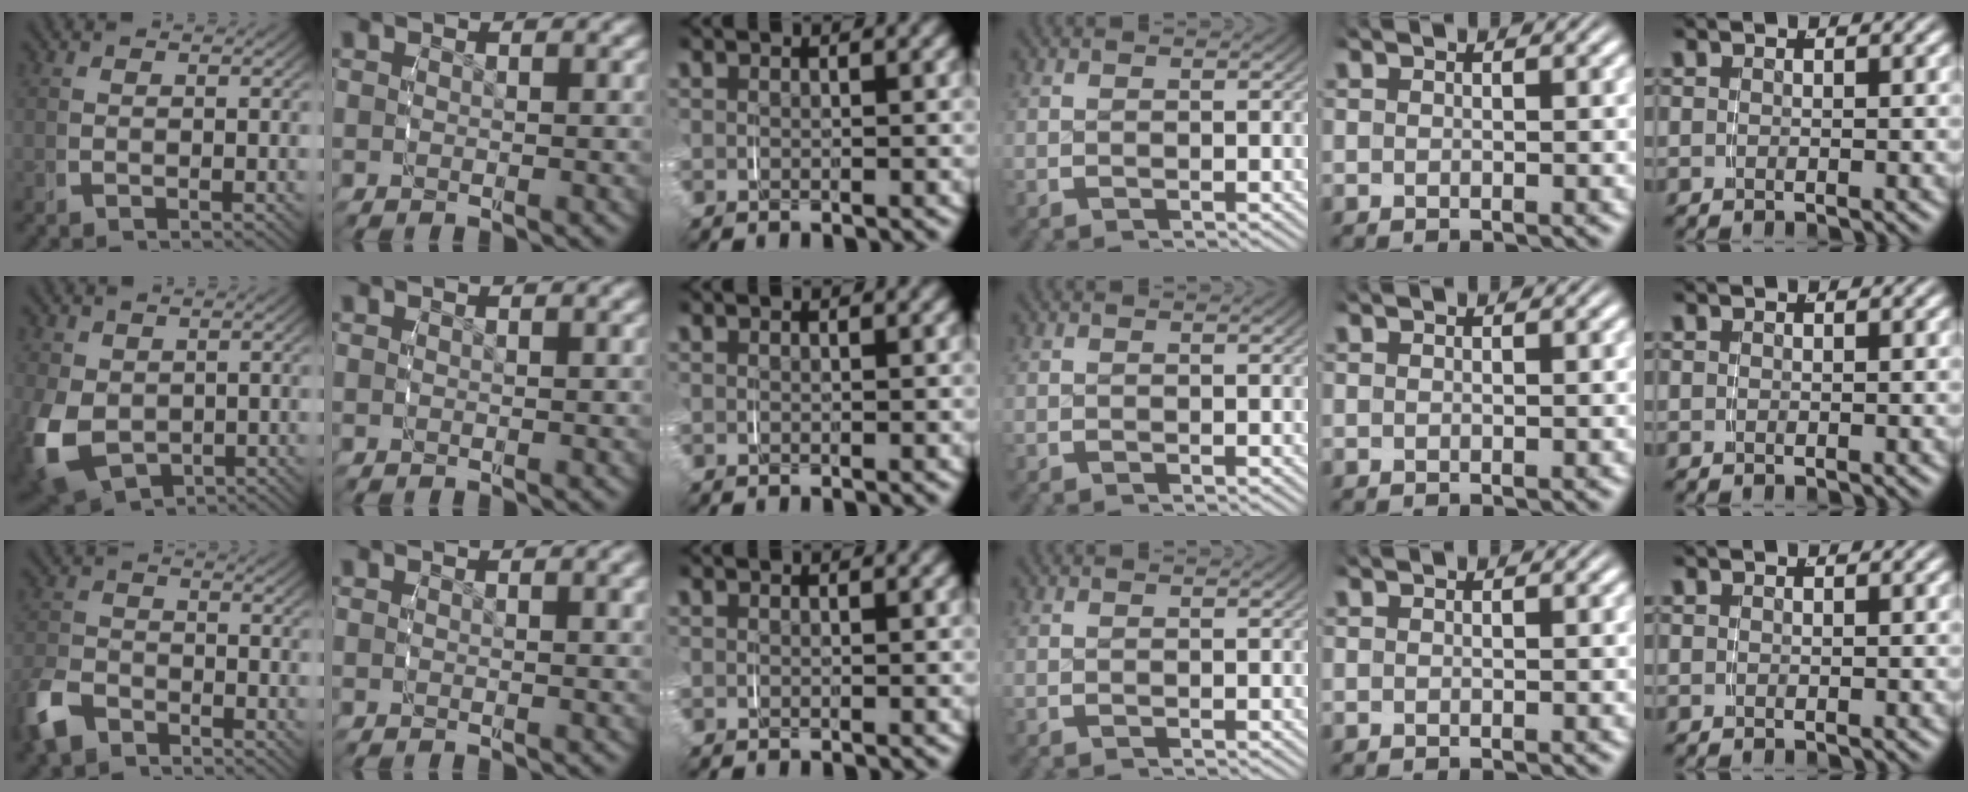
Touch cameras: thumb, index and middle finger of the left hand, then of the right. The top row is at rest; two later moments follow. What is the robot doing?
{"motion": "grasp_and_lifting", "object": "lipstick"}